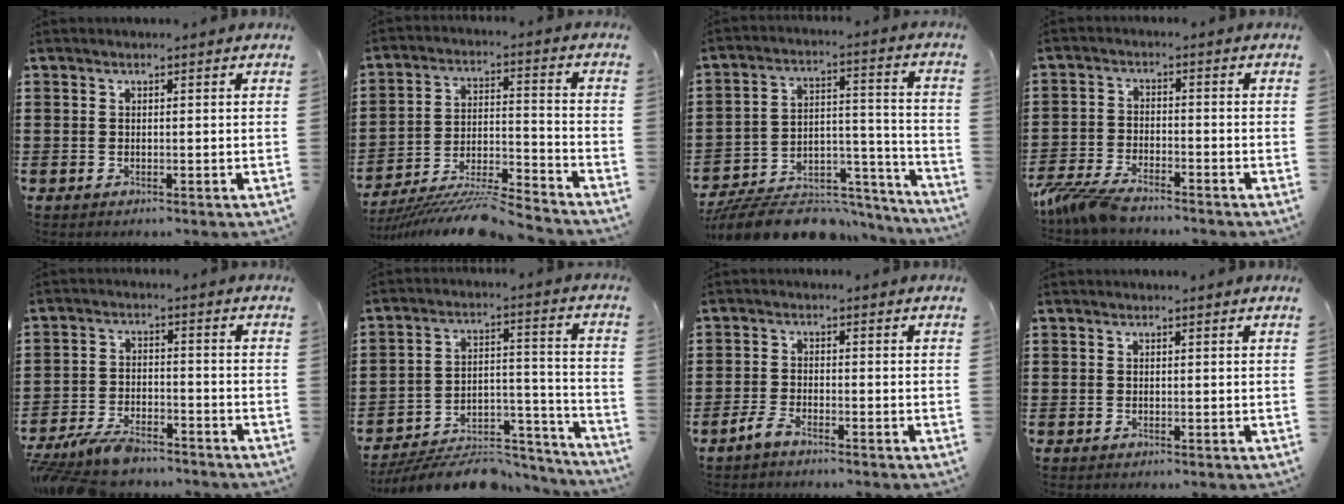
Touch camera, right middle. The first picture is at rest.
{"total": 9.5, "force": [-9.0, 0.2, 3.1], "torque": [-0.042, 0.015, -0.173]}
{"total": 9.9, "force": [-8.8, 2.7, 3.6], "torque": [-0.050, 0.028, -0.165]}
{"total": 5.6, "force": [-5.1, 0.8, 2.3], "torque": [-0.071, -0.011, -0.104]}
{"total": 6.4, "force": [-5.7, 1.6, 2.4], "torque": [-0.061, 0.003, -0.114]}
{"total": 8.4, "force": [-7.7, 2.1, 2.5], "torque": [-0.023, 0.029, -0.143]}
{"total": 2.8, "force": [-2.3, 0.5, 1.6], "torque": [-0.049, -0.004, -0.050]}
{"total": 0.0}